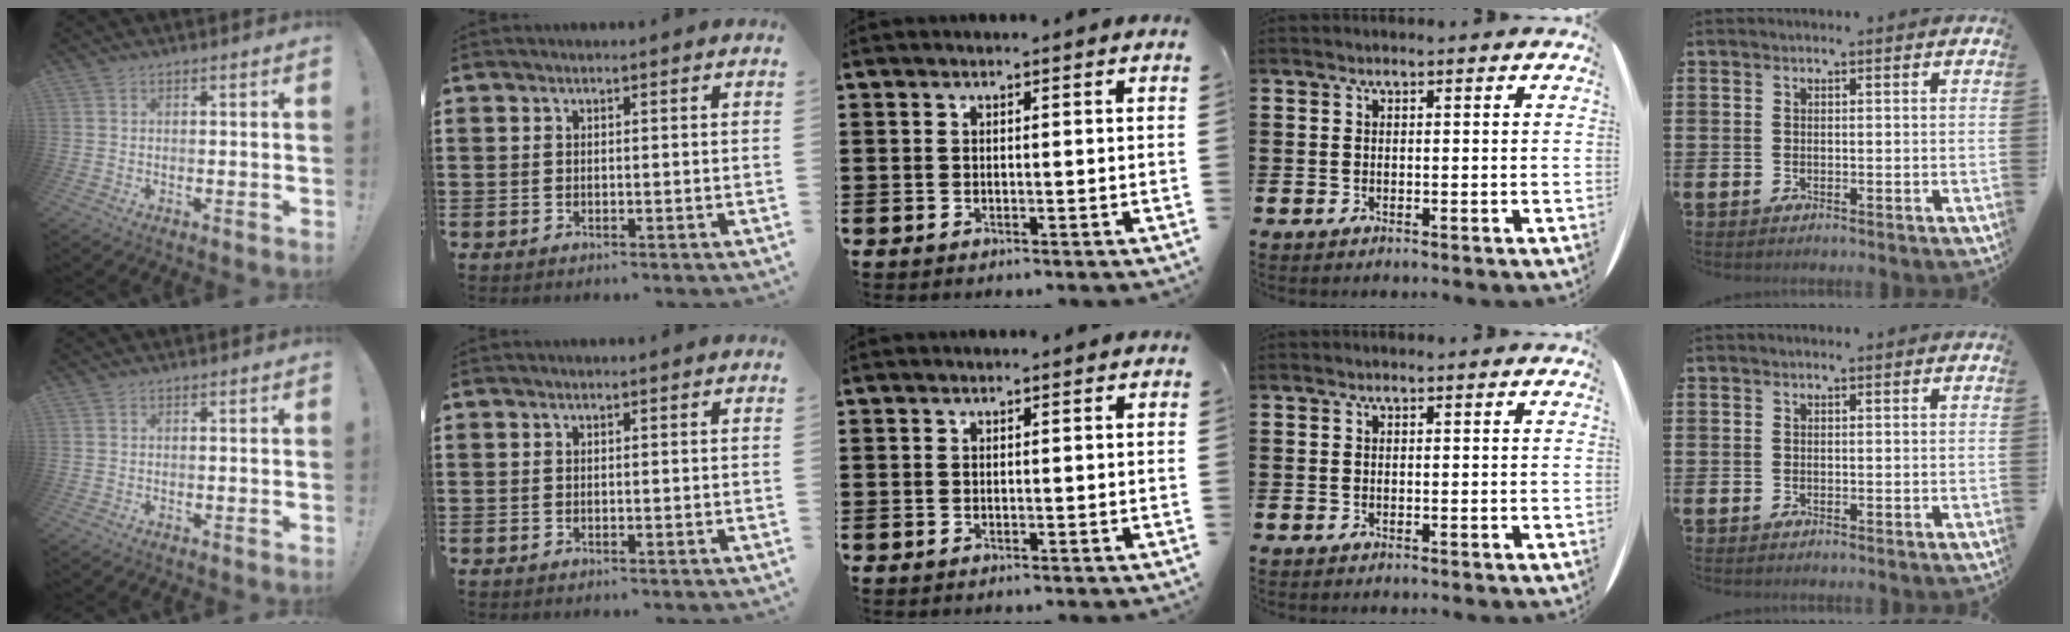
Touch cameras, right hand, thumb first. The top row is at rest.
{}